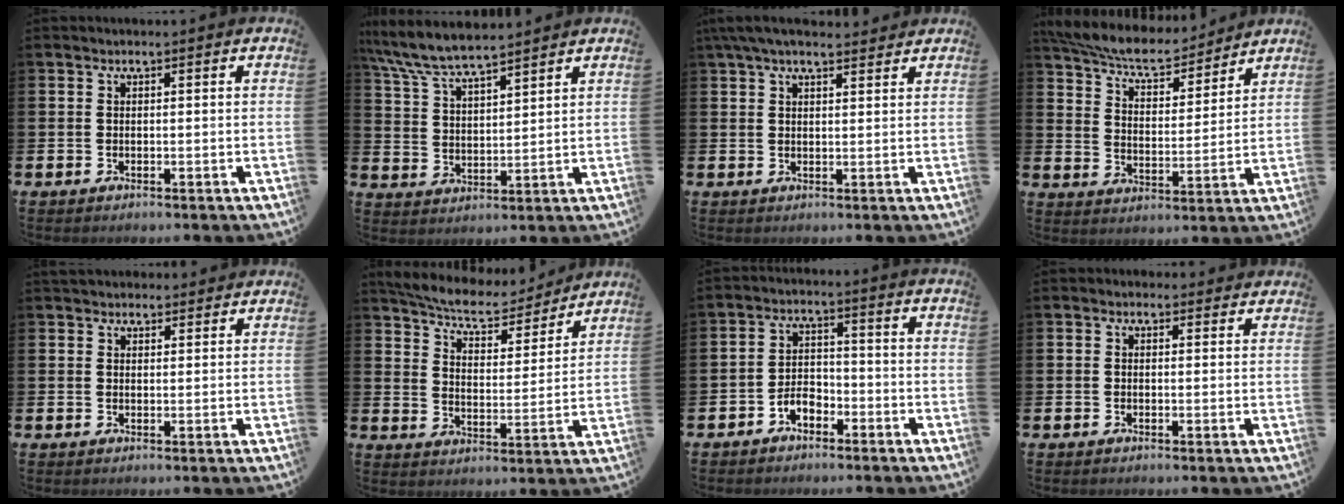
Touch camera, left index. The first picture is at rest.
{"total": 7.1, "force": [6.8, 0.8, 2.0], "torque": [-0.067, -0.031, 0.122]}
{"total": 4.3, "force": [3.6, 1.1, 1.9], "torque": [-0.043, -0.007, 0.067]}
{"total": 7.7, "force": [7.2, 1.4, 2.4], "torque": [-0.071, -0.049, 0.124]}
{"total": 2.5, "force": [2.4, 0.9, 0.0], "torque": [0.006, -0.008, 0.042]}
{"total": 7.7, "force": [7.3, 1.4, 2.1], "torque": [-0.068, -0.051, 0.127]}
{"total": 3.2, "force": [-2.4, 1.7, 1.4], "torque": [-0.034, 0.013, -0.047]}
{"total": 0.9, "force": [0.6, 0.6, 0.1], "torque": [0.010, 0.003, 0.008]}